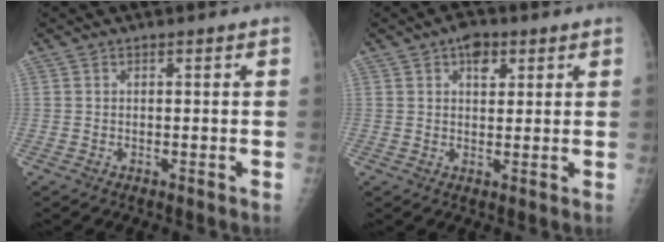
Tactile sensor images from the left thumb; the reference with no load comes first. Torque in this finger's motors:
{"motor_torque": [0.58, 0.49, 0.55, -0.17, 0.00]}